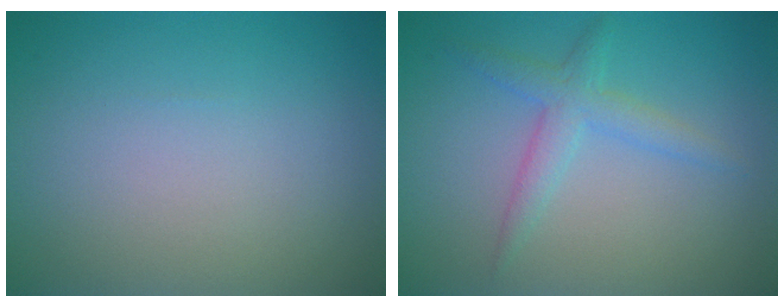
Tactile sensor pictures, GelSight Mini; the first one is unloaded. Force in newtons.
{"total": 3.4, "press": 3.4, "slide": 0.2}